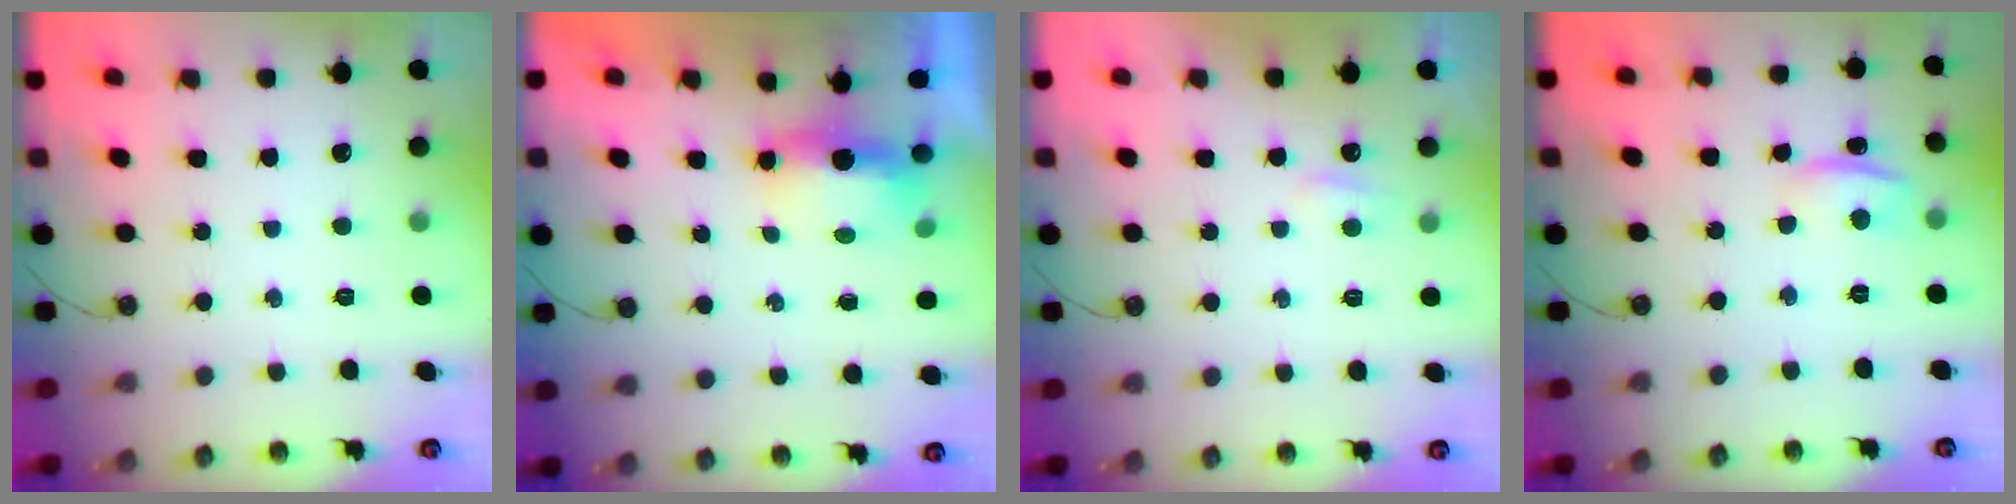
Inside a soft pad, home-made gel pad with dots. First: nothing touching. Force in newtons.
{"total": 5.6, "press": 5.6, "slide": 0.9}
{"total": 3.2, "press": 3.2, "slide": 0.5}
{"total": 2.0, "press": 1.5, "slide": 1.3}